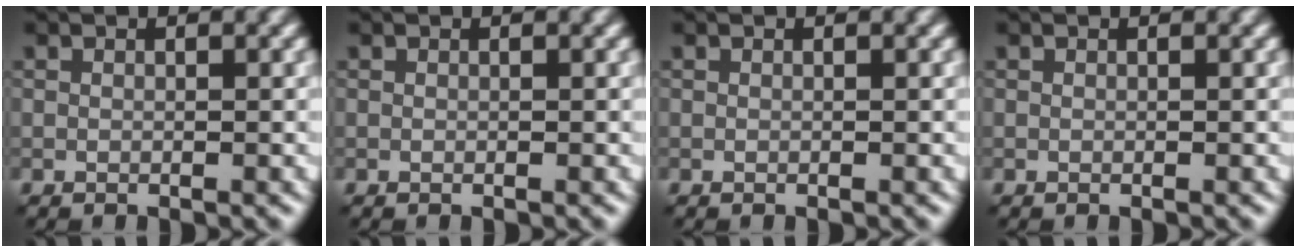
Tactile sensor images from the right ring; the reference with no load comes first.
{"total": 0.0}
{"total": 0.0}
{"total": 0.0}